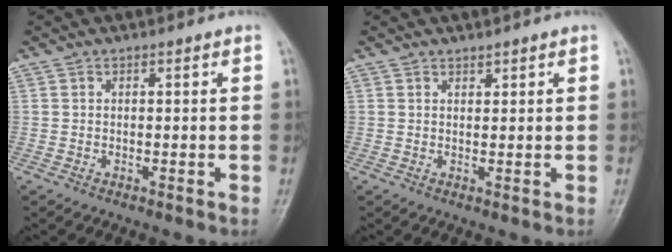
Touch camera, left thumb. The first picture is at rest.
{"total": 0.9, "force": [0.8, 0.3, 0.2], "torque": [0.003, -0.007, 0.012]}